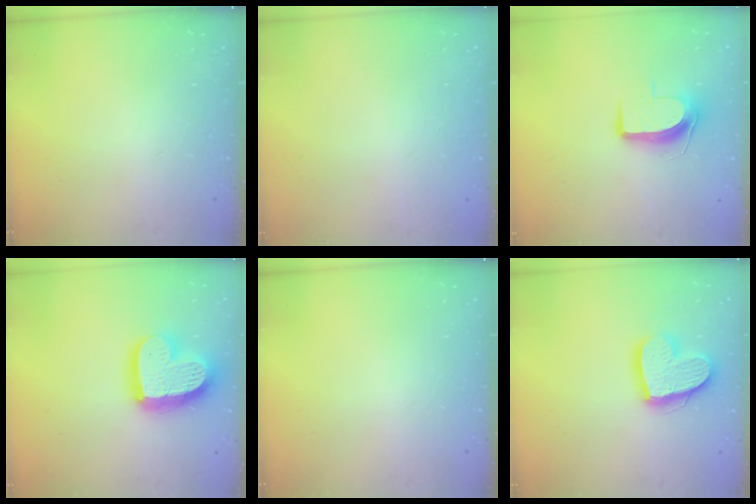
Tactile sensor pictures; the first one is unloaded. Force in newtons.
{"total": 0.0}
{"total": 8.8, "press": 8.8, "slide": 0.5}
{"total": 19.1, "press": 19.0, "slide": 2.0}
{"total": 0.0}
{"total": 16.0, "press": 16.0, "slide": 1.5}